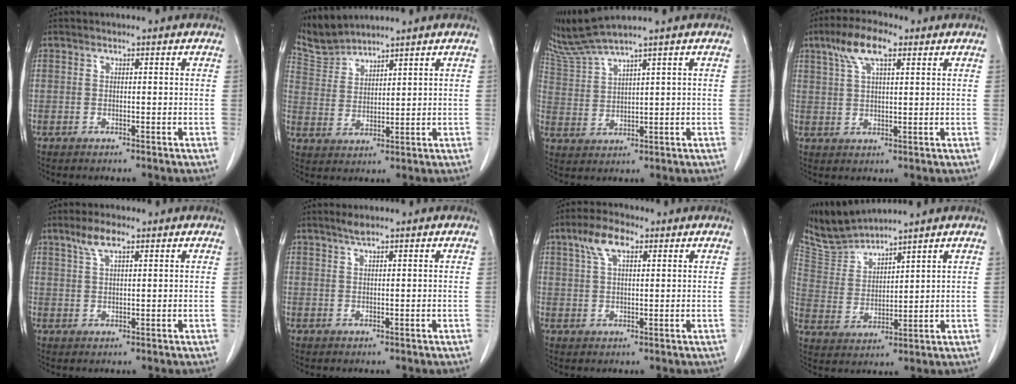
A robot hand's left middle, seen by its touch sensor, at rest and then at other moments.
{"total": 5.2, "force": [5.2, -0.2, -0.7], "torque": [0.001, 0.006, 0.119]}
{"total": 5.2, "force": [4.8, -1.4, 1.5], "torque": [-0.048, -0.004, 0.109]}
{"total": 7.3, "force": [4.1, 2.1, 5.7], "torque": [-0.117, 0.021, 0.075]}
{"total": 3.8, "force": [2.4, 0.9, 2.8], "torque": [-0.061, 0.009, 0.050]}
{"total": 1.4, "force": [1.1, 0.0, 0.8], "torque": [-0.017, 0.003, 0.023]}
{"total": 5.6, "force": [2.9, 2.3, 4.2], "torque": [-0.087, 0.016, 0.055]}
{"total": 7.1, "force": [7.1, -0.2, 0.7], "torque": [-0.034, 0.005, 0.156]}